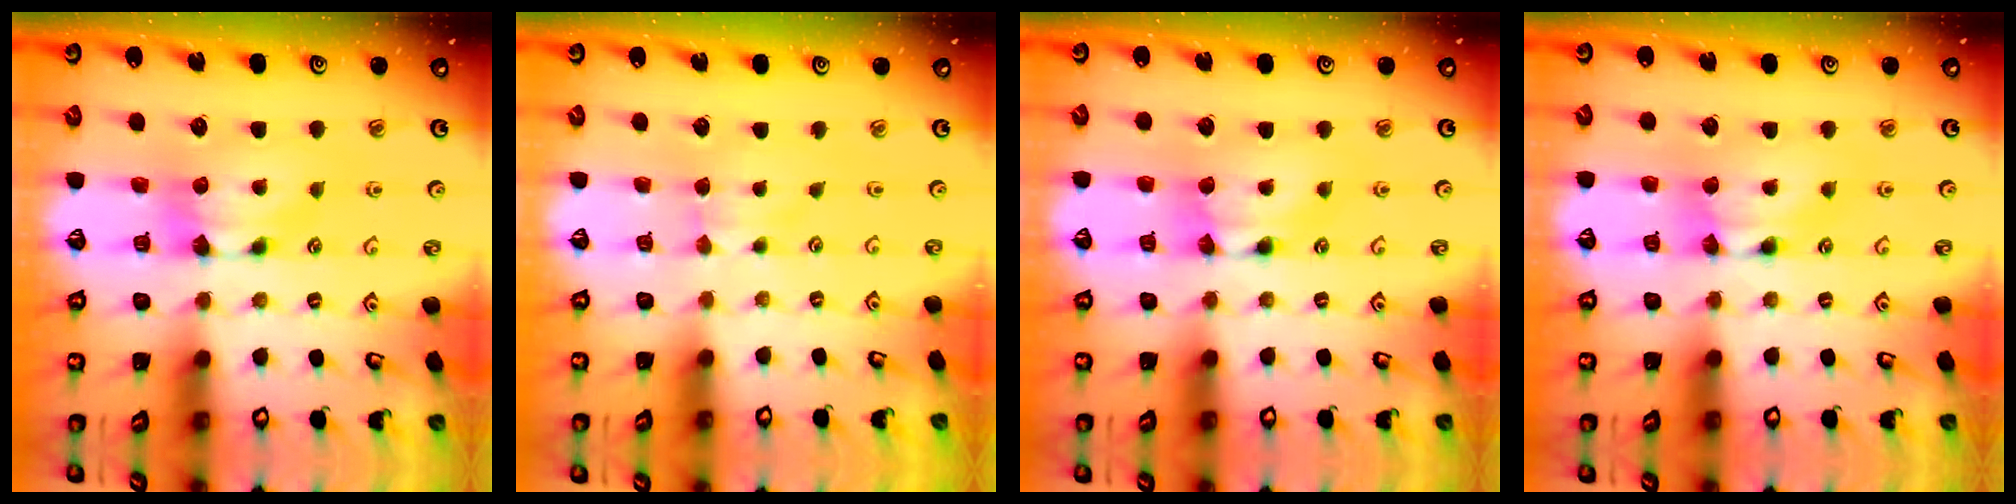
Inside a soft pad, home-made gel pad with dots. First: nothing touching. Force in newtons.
{"total": 2.2, "press": 2.2, "slide": 0.5}
{"total": 1.8, "press": 1.8, "slide": 0.1}
{"total": 1.8, "press": 1.8, "slide": 0.2}